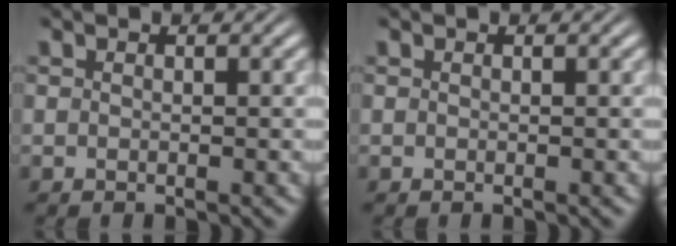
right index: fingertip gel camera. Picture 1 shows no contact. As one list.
[{"total": 0.0}]